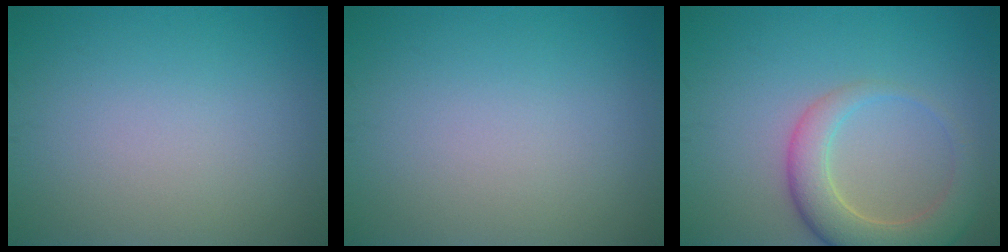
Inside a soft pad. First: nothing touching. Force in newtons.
{"total": 0.0}
{"total": 5.4, "press": 5.3, "slide": 0.8}